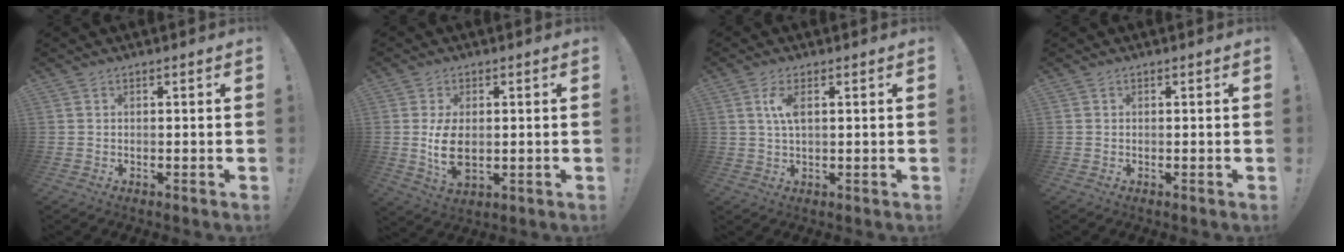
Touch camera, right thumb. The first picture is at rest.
{"total": 8.8, "force": [-0.1, 5.0, 7.2], "torque": [-0.141, -0.014, -0.004]}
{"total": 4.9, "force": [1.3, 1.8, 4.3], "torque": [-0.080, -0.004, 0.015]}
{"total": 0.0}